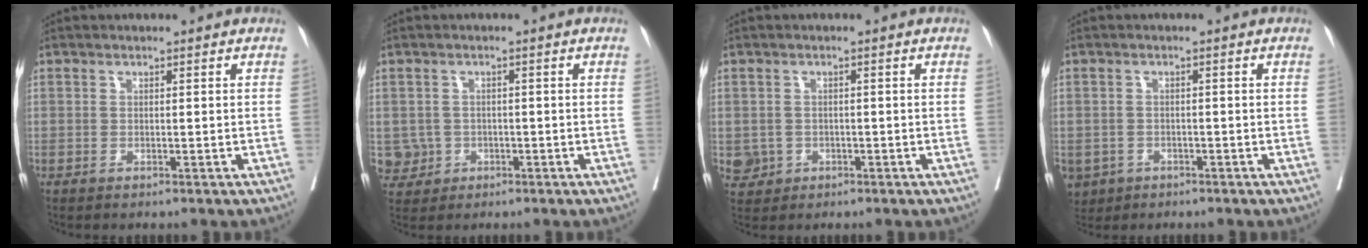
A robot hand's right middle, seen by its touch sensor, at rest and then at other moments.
{"total": 3.5, "force": [-0.8, 3.4, 0.1], "torque": [0.004, 0.009, -0.010]}
{"total": 3.0, "force": [-0.9, 2.8, 0.4], "torque": [-0.001, 0.006, -0.009]}
{"total": 5.4, "force": [-3.0, 4.2, 1.5], "torque": [-0.033, 0.000, -0.045]}